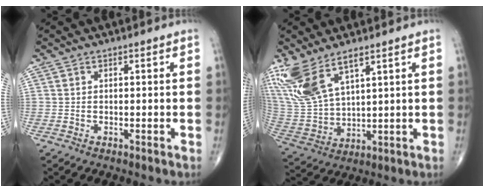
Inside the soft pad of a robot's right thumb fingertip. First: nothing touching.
{"total": 12.9, "force": [7.9, 4.7, 9.0], "torque": [-0.202, -0.028, 0.180]}